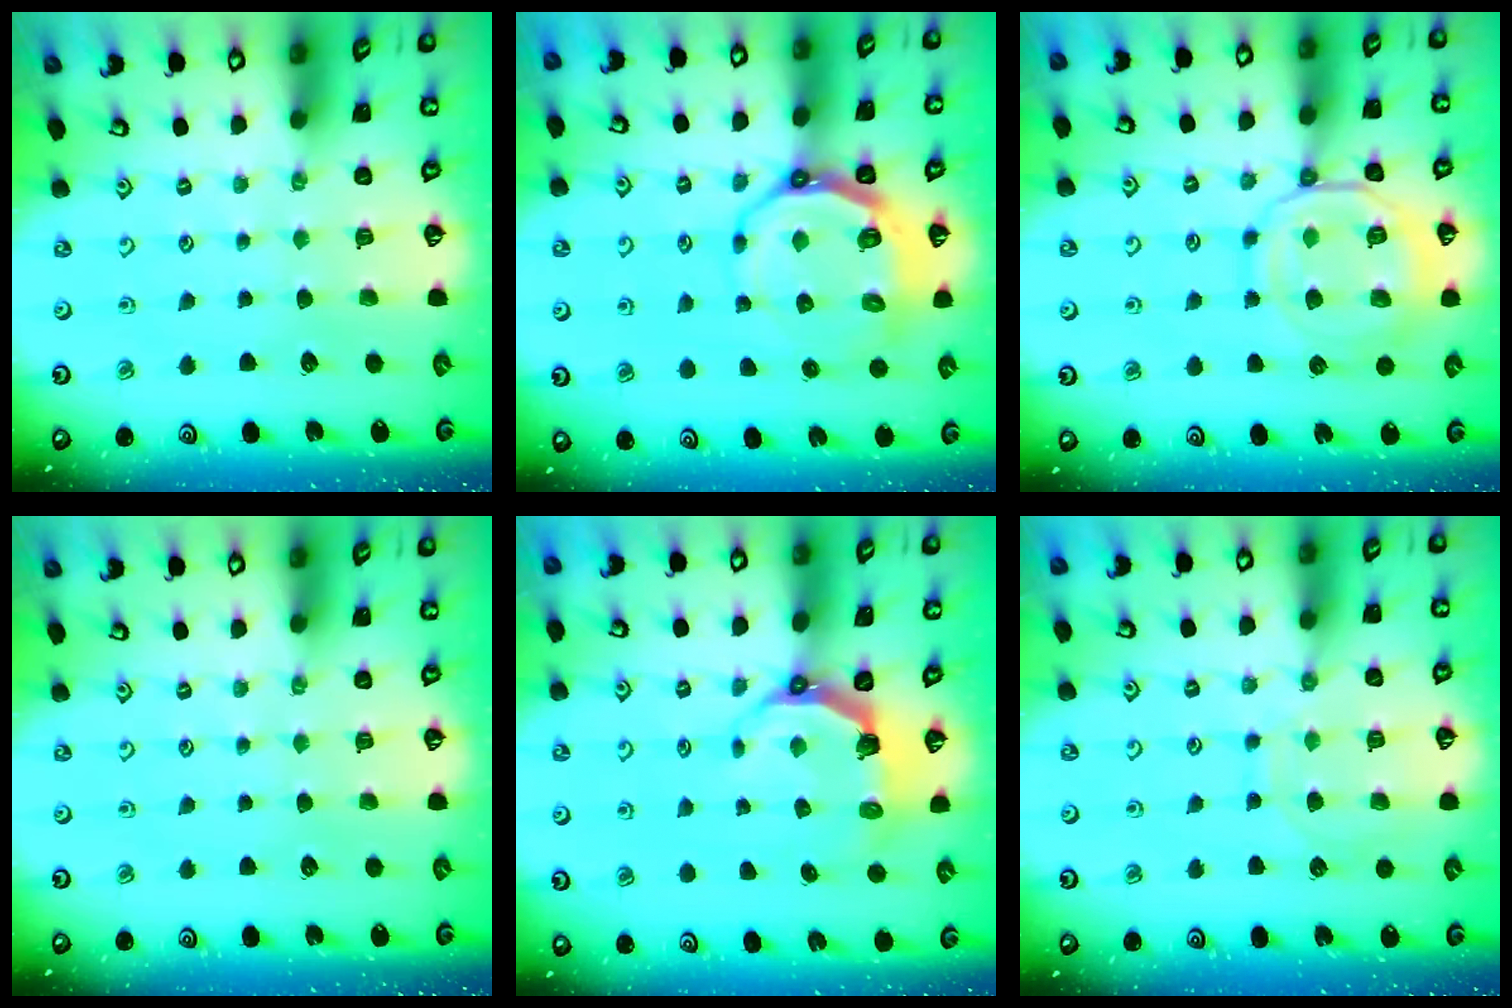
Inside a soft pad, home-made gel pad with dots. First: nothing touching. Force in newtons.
{"total": 10.0, "press": 9.2, "slide": 3.8}
{"total": 12.8, "press": 12.7, "slide": 1.2}
{"total": 0.0}
{"total": 6.3, "press": 4.5, "slide": 4.3}
{"total": 9.8, "press": 9.8, "slide": 0.9}